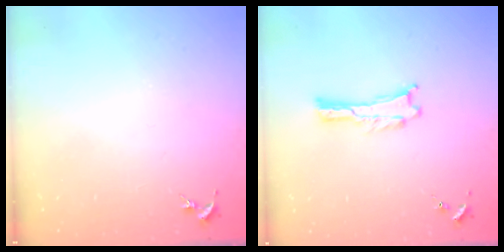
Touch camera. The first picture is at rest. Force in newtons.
{"total": 0.0}